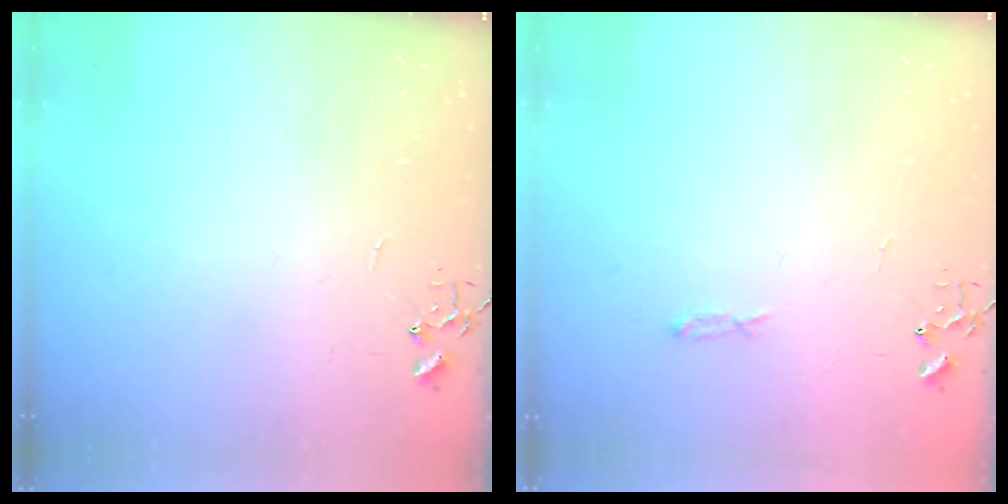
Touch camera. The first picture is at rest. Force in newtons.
{"total": 3.7, "press": 3.7, "slide": 0.6}